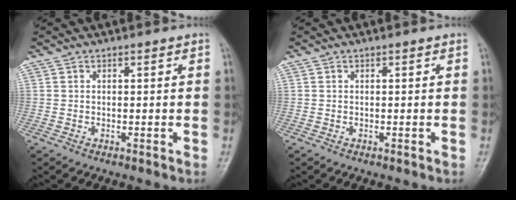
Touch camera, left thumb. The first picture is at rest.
{"total": 0.0}